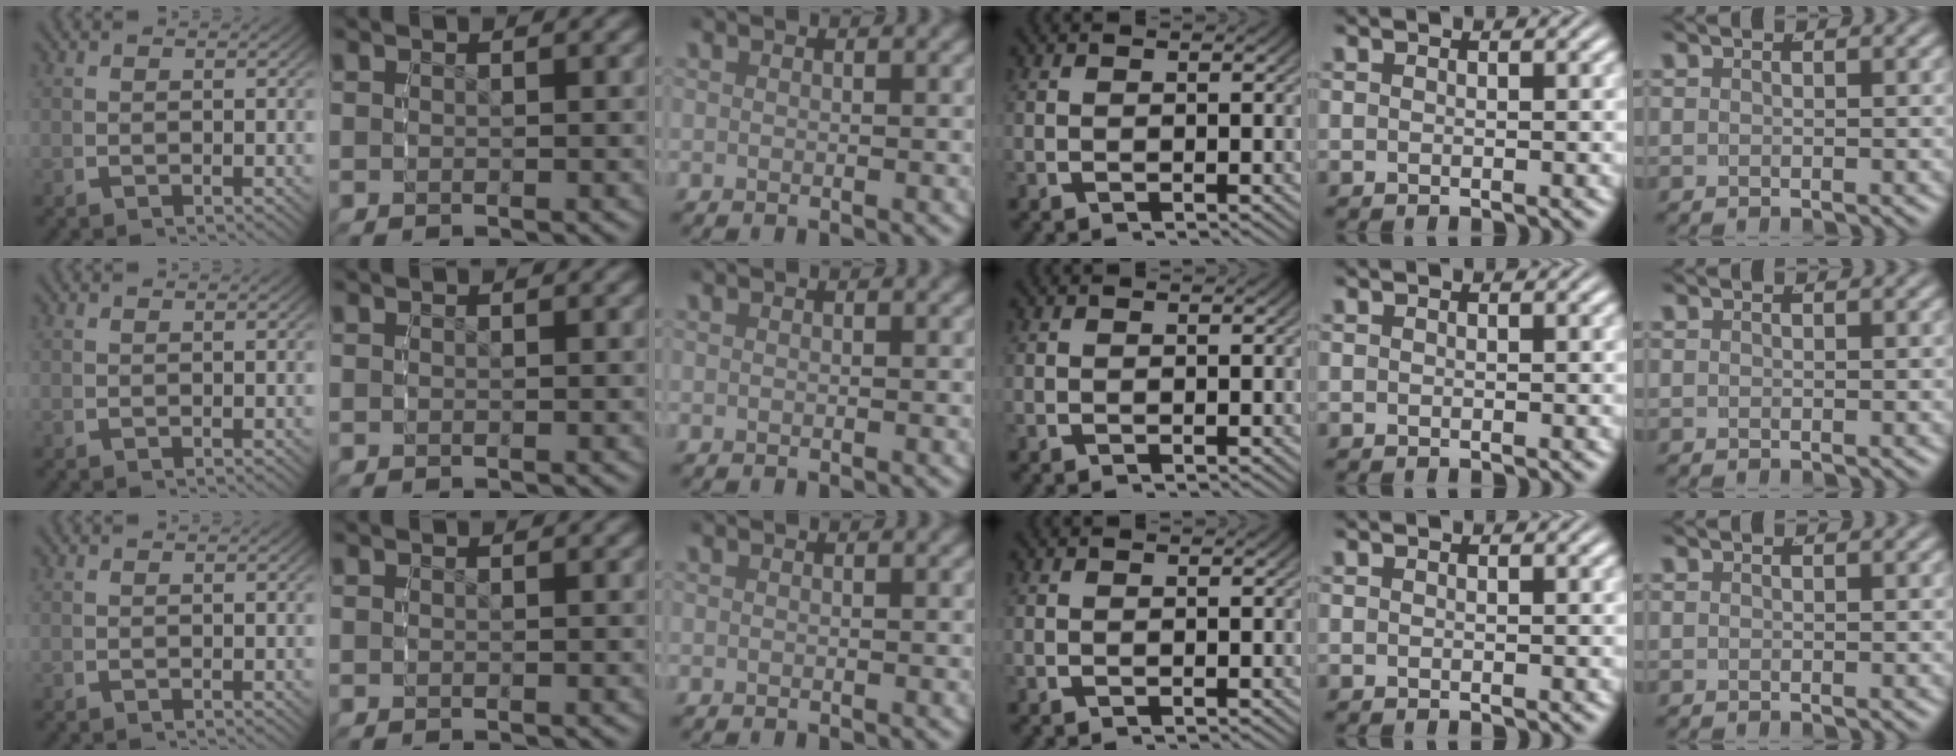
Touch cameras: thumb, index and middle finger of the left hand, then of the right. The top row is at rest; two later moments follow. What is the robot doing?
{"motion": "reach", "object": "paper plate"}